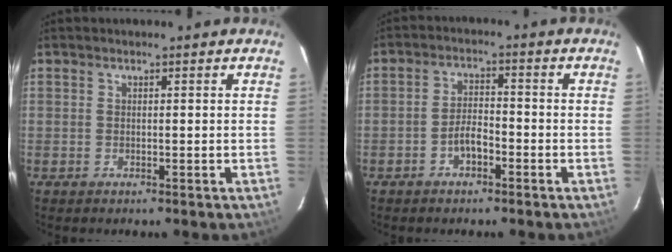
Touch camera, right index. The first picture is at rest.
{"total": 3.8, "force": [-2.4, 1.7, 2.5], "torque": [-0.055, 0.010, -0.041]}